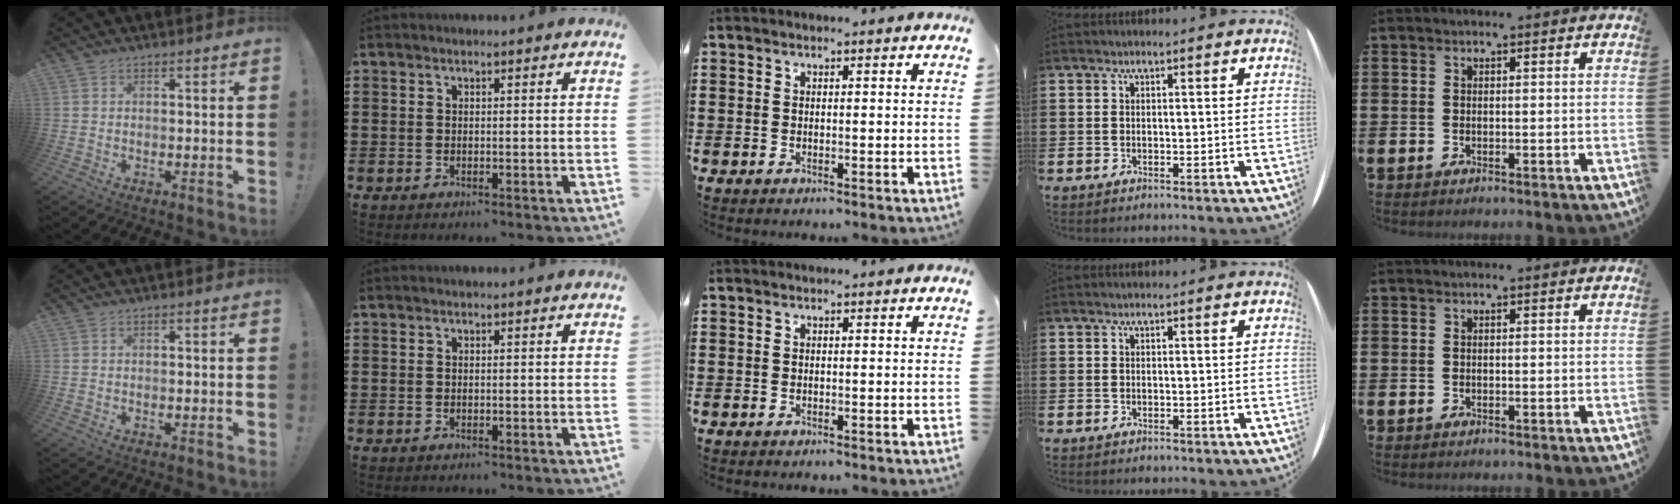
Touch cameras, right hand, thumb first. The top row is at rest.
{}